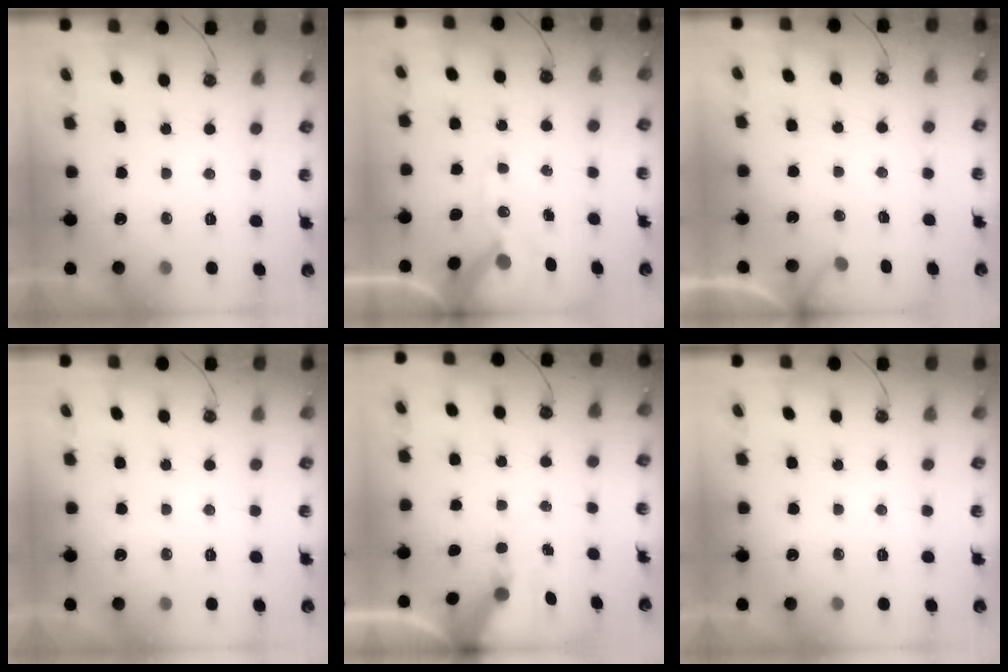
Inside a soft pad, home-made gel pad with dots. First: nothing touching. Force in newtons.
{"total": 11.1, "press": 10.9, "slide": 1.7}
{"total": 3.0, "press": 3.0, "slide": 0.1}
{"total": 0.0}
{"total": 6.5, "press": 6.5, "slide": 0.4}
{"total": 0.0}